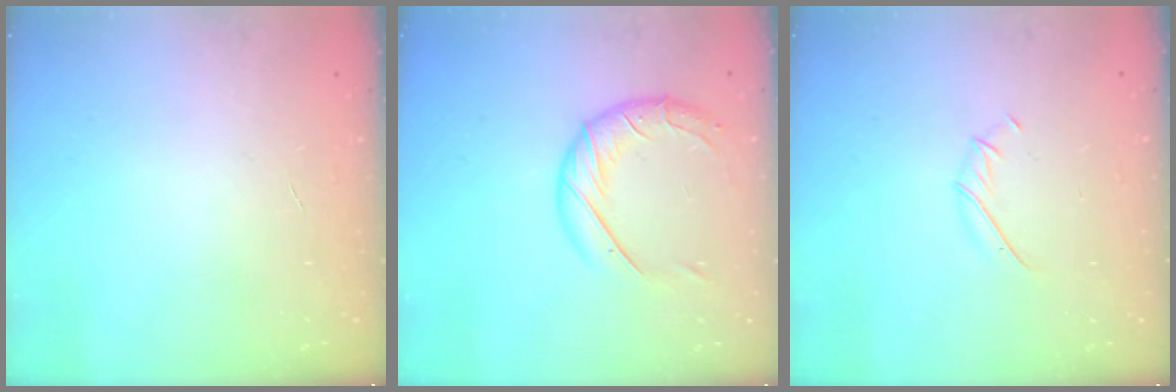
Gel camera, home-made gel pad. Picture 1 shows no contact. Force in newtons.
{"total": 13.0, "press": 12.9, "slide": 1.4}
{"total": 4.6, "press": 4.5, "slide": 0.9}